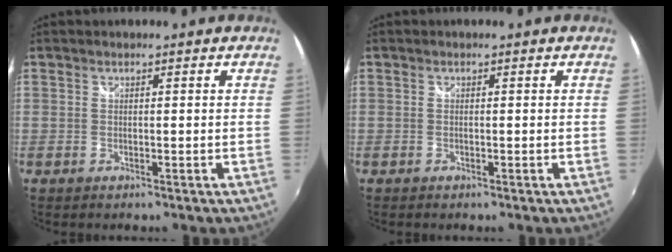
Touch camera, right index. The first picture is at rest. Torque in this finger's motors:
{"motor_torque": [0.18, 0.11, 0.02, 0.00]}